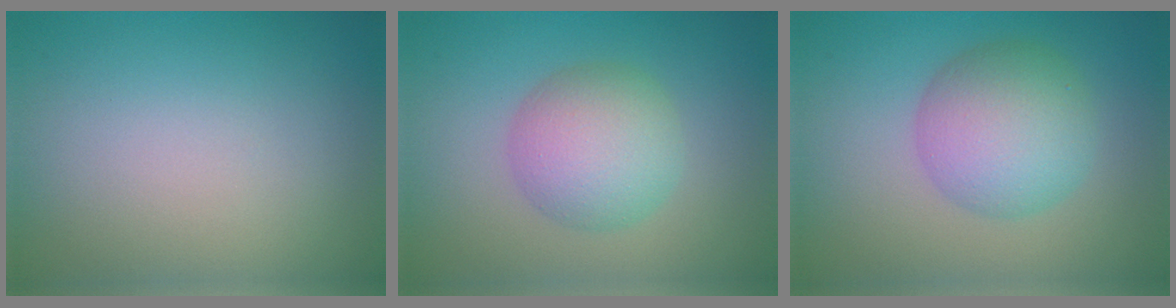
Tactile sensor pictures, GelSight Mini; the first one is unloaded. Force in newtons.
{"total": 5.1, "press": 5.1, "slide": 0.2}
{"total": 6.0, "press": 6.0, "slide": 0.1}